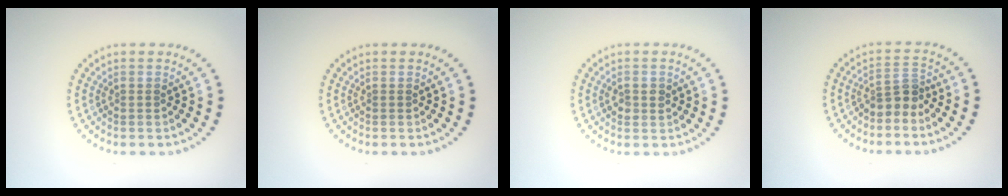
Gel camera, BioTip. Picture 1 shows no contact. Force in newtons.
{"total": 0.0}
{"total": 1.4, "press": 1.4, "slide": 0.2}
{"total": 2.4, "press": 1.8, "slide": 1.6}